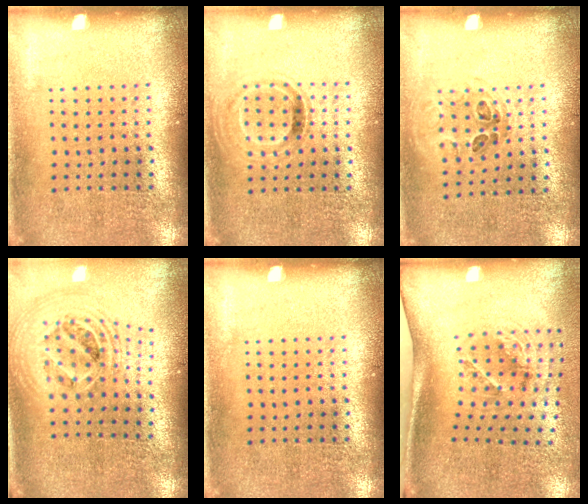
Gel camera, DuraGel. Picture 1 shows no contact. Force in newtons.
{"total": 0.9, "press": 0.8, "slide": 0.3}
{"total": 0.9, "press": 0.6, "slide": 0.7}
{"total": 2.4, "press": 1.8, "slide": 1.6}
{"total": 0.0}
{"total": 1.9, "press": 1.2, "slide": 1.5}